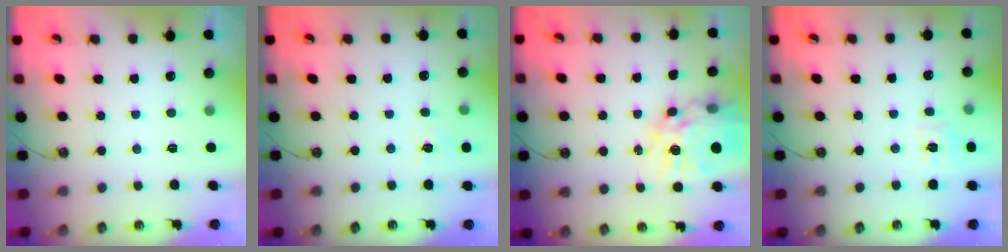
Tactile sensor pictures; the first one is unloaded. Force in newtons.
{"total": 5.5, "press": 5.4, "slide": 0.5}
{"total": 16.7, "press": 16.6, "slide": 1.5}
{"total": 6.5, "press": 6.5, "slide": 0.7}